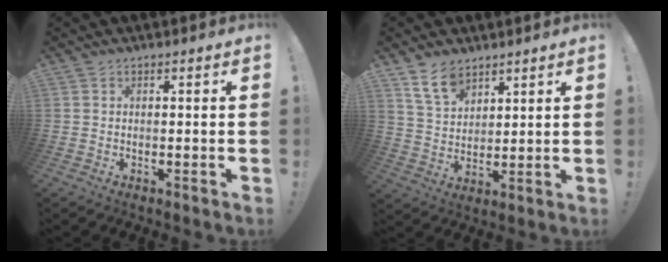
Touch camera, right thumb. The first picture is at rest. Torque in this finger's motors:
{"motor_torque": [0.12, 0.00, 0.33, 0.25, 0.00]}